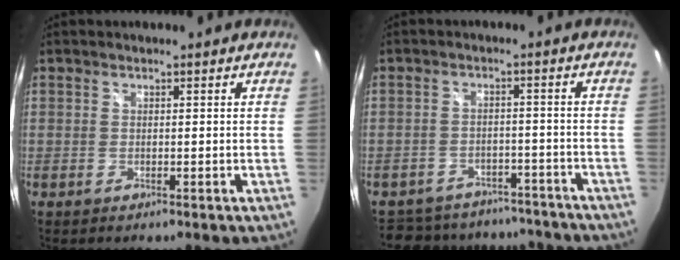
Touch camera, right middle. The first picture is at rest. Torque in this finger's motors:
{"motor_torque": [1.01, -1.13, 0.07, 0.04]}